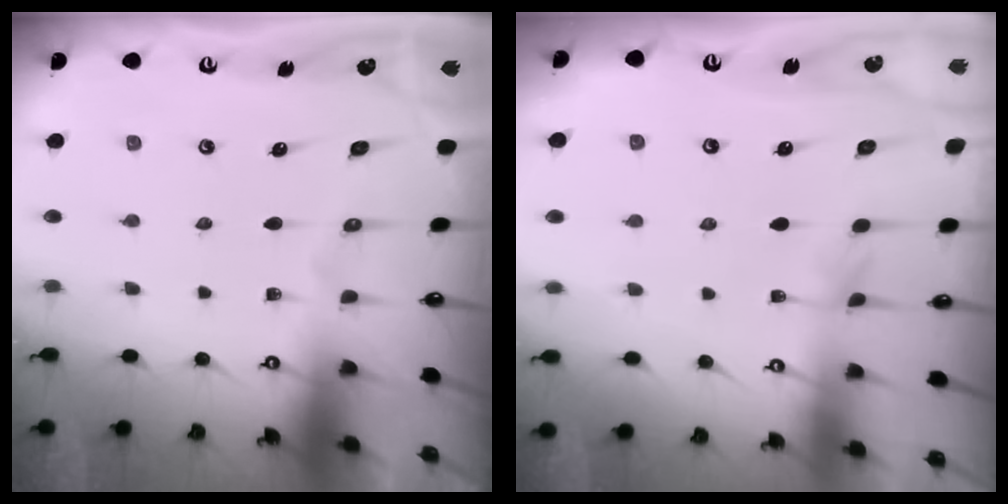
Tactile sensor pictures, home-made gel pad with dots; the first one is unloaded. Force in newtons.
{"total": 3.8, "press": 3.8, "slide": 0.3}